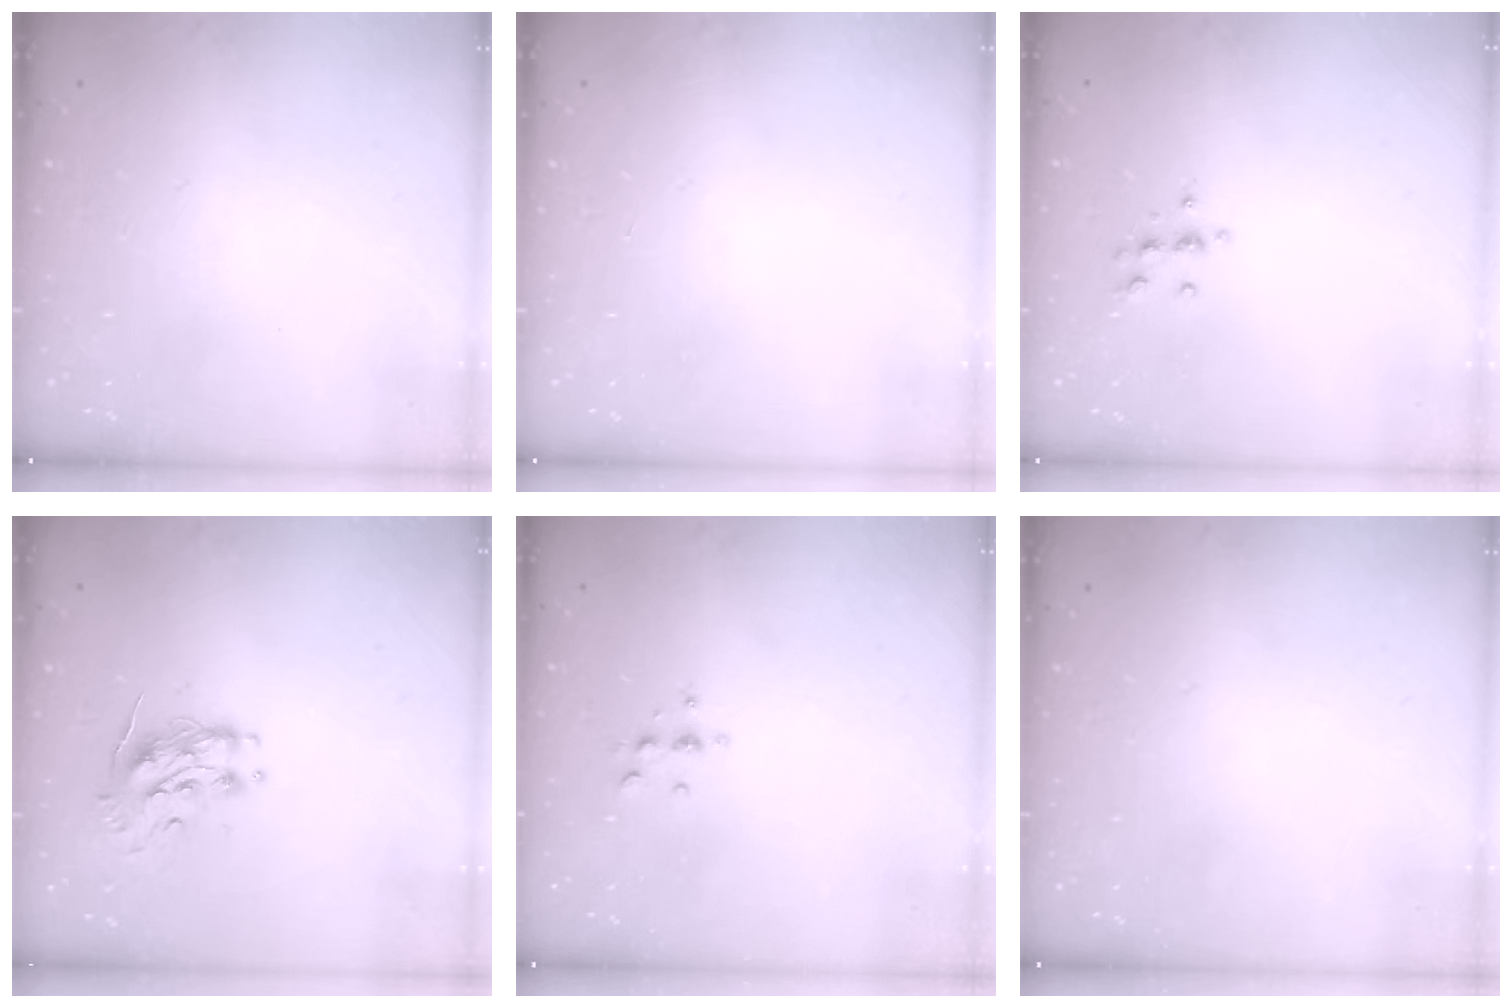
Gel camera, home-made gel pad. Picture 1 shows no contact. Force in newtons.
{"total": 0.0}
{"total": 6.2, "press": 6.2, "slide": 0.9}
{"total": 8.5, "press": 8.4, "slide": 0.5}
{"total": 3.9, "press": 3.9, "slide": 0.6}
{"total": 0.0}